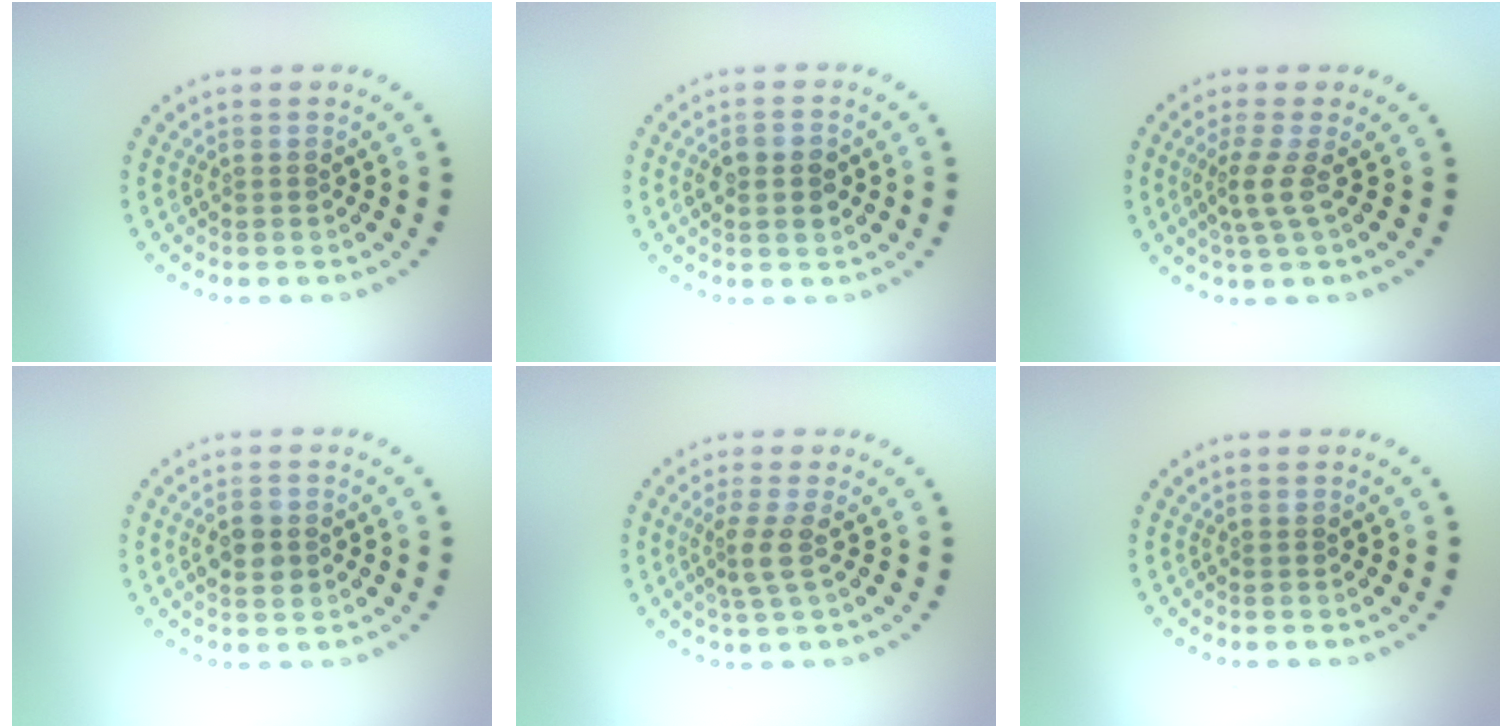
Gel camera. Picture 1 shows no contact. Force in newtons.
{"total": 2.8, "press": 2.8, "slide": 0.1}
{"total": 2.3, "press": 1.5, "slide": 1.7}
{"total": 2.6, "press": 2.6, "slide": 0.0}
{"total": 2.4, "press": 1.7, "slide": 1.7}
{"total": 0.0}